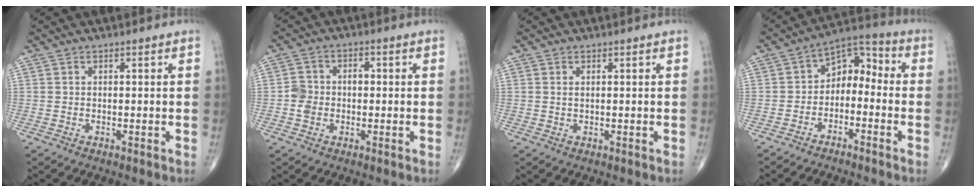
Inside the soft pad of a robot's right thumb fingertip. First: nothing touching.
{"total": 4.7, "force": [-0.7, 4.0, 2.4], "torque": [-0.029, 0.020, -0.015]}
{"total": 0.6, "force": [0.2, 0.2, 0.5], "torque": [-0.012, 0.001, 0.005]}
{"total": 8.2, "force": [-2.3, 5.5, 5.6], "torque": [-0.058, 0.055, -0.053]}